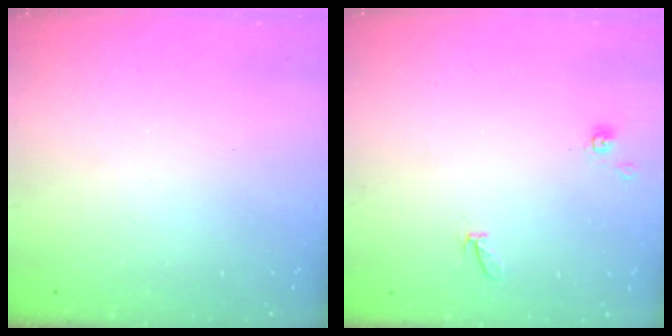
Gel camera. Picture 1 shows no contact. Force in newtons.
{"total": 4.2, "press": 4.1, "slide": 0.5}